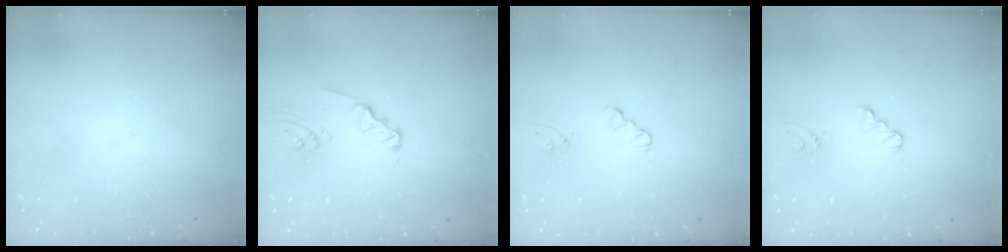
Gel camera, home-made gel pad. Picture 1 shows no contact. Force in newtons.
{"total": 2.4, "press": 2.4, "slide": 0.3}
{"total": 1.7, "press": 1.7, "slide": 0.3}
{"total": 0.0}